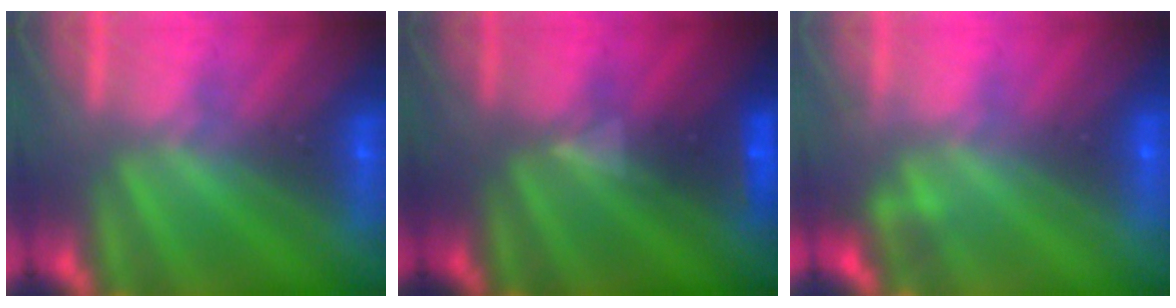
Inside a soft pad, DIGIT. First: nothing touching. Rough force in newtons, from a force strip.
{"total": 2.9}
{"total": 2.2}